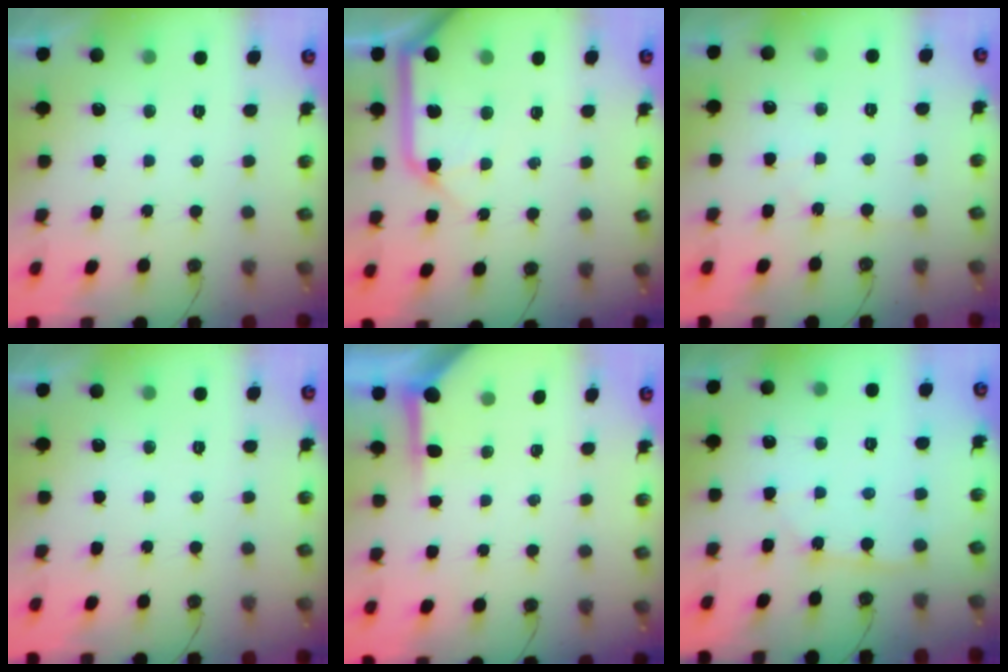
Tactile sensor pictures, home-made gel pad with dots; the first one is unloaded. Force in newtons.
{"total": 12.3, "press": 12.2, "slide": 1.6}
{"total": 3.0, "press": 3.0, "slide": 0.4}
{"total": 0.0}
{"total": 3.6, "press": 3.5, "slide": 0.5}
{"total": 3.8, "press": 3.8, "slide": 0.3}